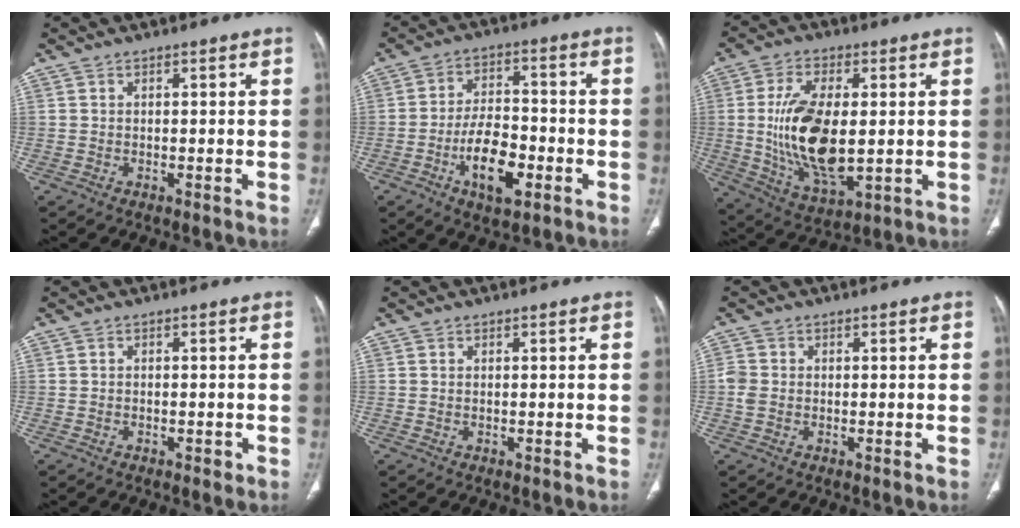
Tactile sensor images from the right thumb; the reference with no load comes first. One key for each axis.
{"total": 11.0, "fx": -4.2, "fy": 5.3, "fz": 8.6, "tx": -0.140, "ty": 0.022, "tz": -0.070}
{"total": 16.8, "fx": 0.1, "fy": 8.1, "fz": 14.7, "tx": -0.279, "ty": -0.018, "tz": 0.013}
{"total": 1.0, "fx": -0.5, "fy": 0.6, "fz": 0.6, "tx": -0.009, "ty": -0.001, "tz": -0.007}
{"total": 0.0}
{"total": 2.4, "fx": -0.3, "fy": 1.9, "fz": 1.4, "tx": -0.038, "ty": 0.002, "tz": -0.008}